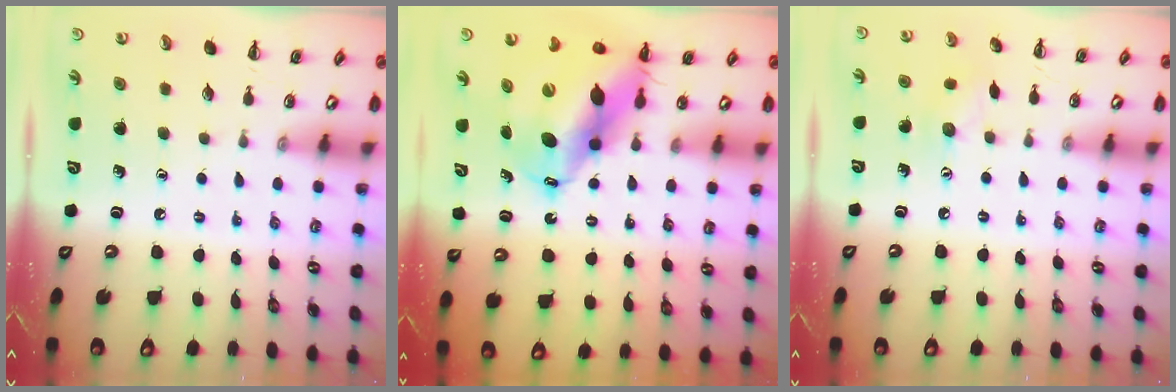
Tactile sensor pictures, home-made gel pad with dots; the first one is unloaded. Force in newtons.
{"total": 15.6, "press": 15.0, "slide": 4.3}
{"total": 6.7, "press": 6.5, "slide": 1.4}